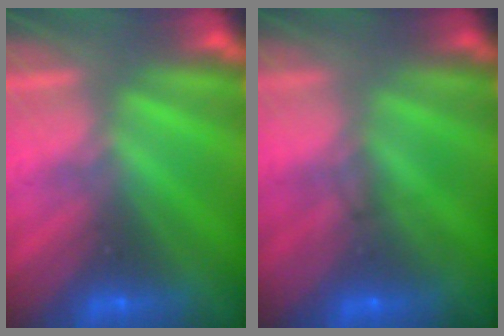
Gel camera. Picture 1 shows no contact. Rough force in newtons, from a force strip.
{"total": 1.6}